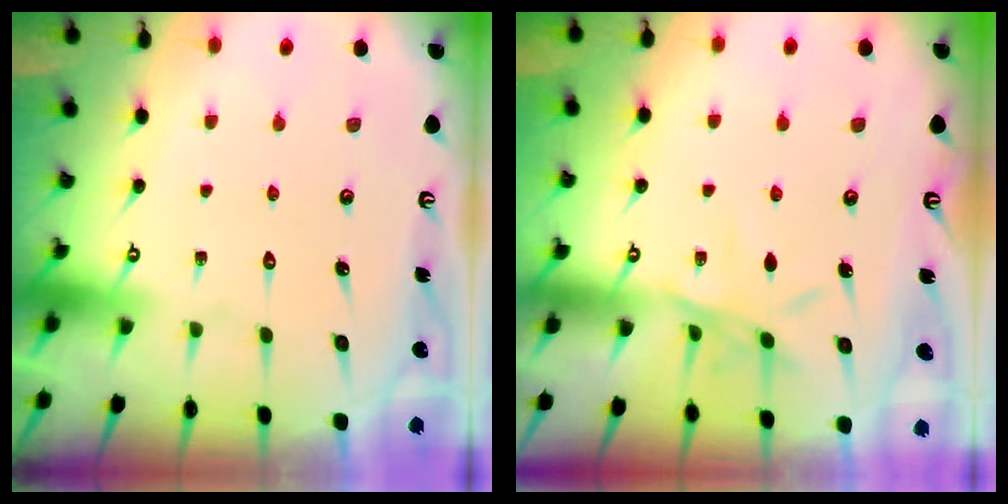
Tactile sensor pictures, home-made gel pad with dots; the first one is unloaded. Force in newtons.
{"total": 7.9, "press": 7.9, "slide": 0.5}